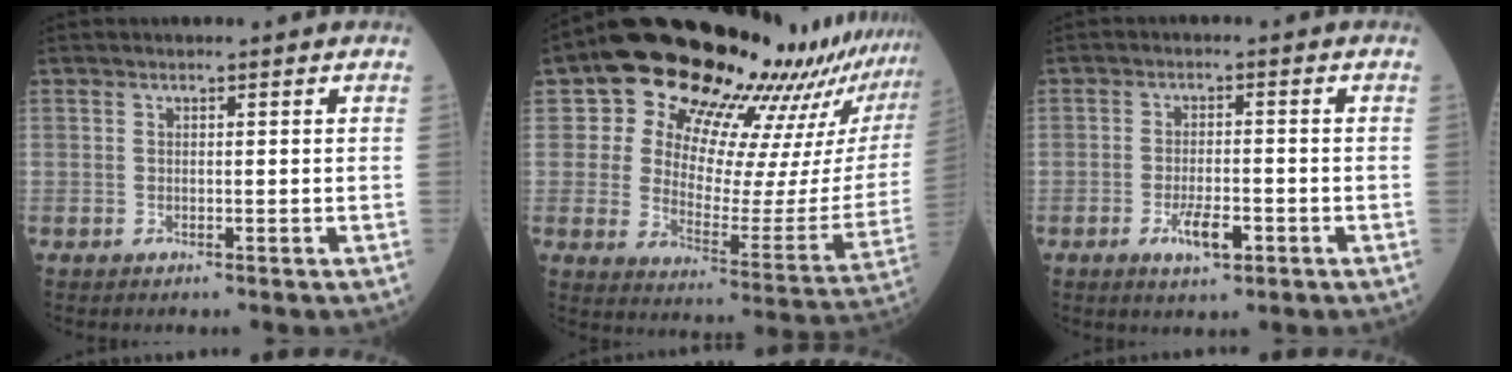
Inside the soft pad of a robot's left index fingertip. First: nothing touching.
{"total": 23.1, "force": [20.4, 4.5, 10.0], "torque": [-0.147, -0.083, 0.263]}
{"total": 4.6, "force": [-2.1, 1.4, 3.8], "torque": [-0.075, -0.001, -0.030]}